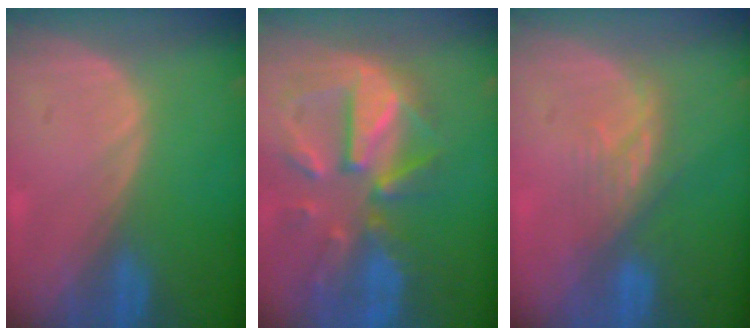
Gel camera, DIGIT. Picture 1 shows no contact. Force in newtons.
{"total": 11.9, "press": 10.4, "slide": 5.8}
{"total": 4.3, "press": 4.0, "slide": 1.4}